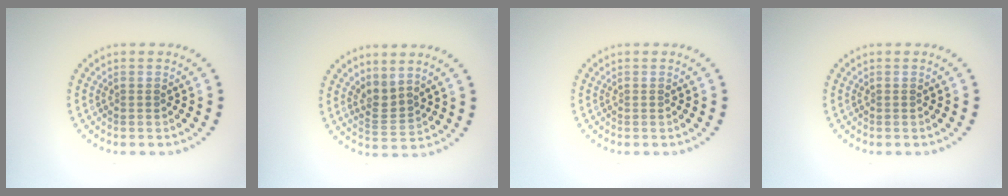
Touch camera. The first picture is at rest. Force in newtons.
{"total": 2.2, "press": 1.6, "slide": 1.6}
{"total": 0.0}
{"total": 0.0}